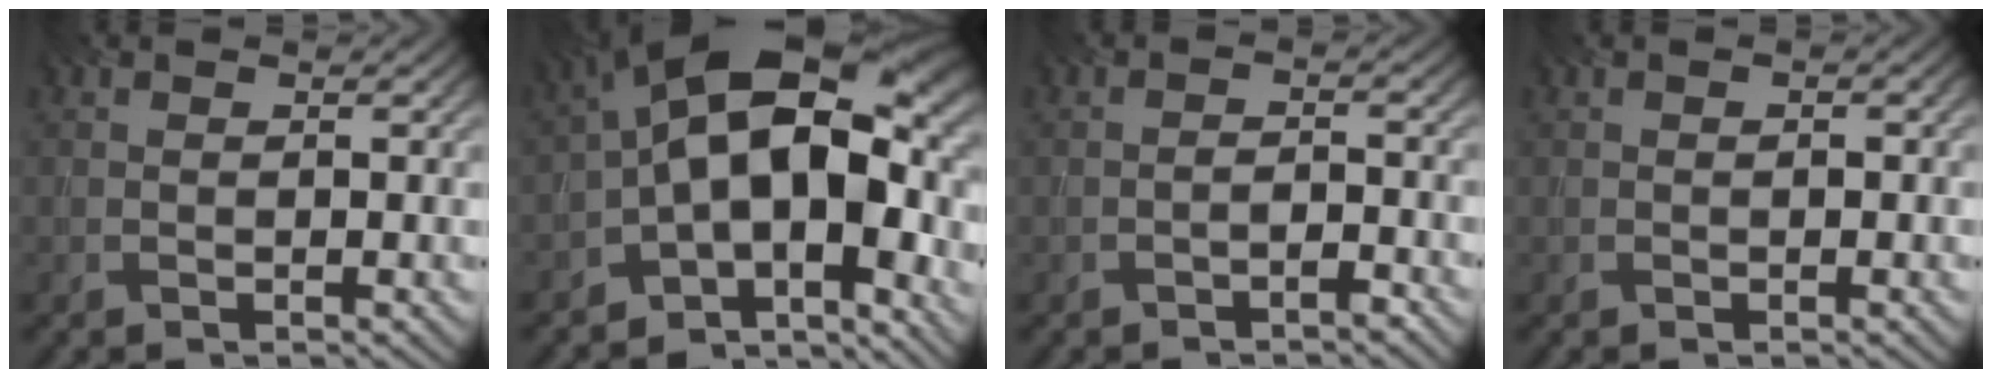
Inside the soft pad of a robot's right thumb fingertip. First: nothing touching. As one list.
[{"total": 18.1, "force": [-2.0, 10.1, 14.9], "torque": [-0.202, 0.007, -0.038]}, {"total": 1.9, "force": [-1.4, 0.5, 1.1], "torque": [-0.014, 0.008, -0.026]}, {"total": 0.7, "force": [0.0, 0.4, 0.6], "torque": [-0.009, 0.000, 0.000]}]